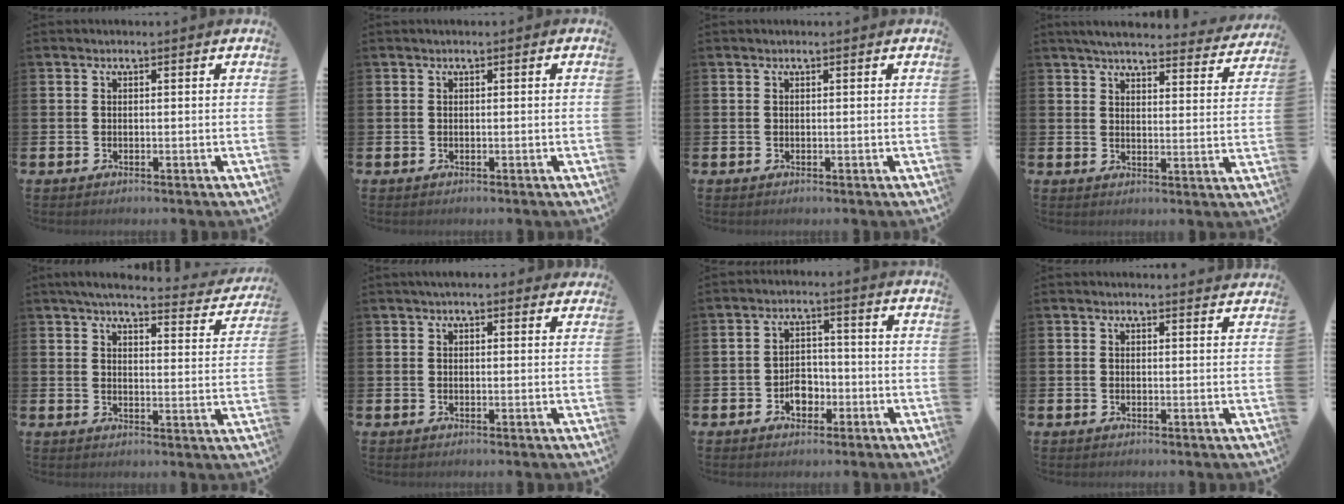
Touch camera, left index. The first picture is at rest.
{"total": 0.0}
{"total": 0.0}
{"total": 4.9, "force": [4.7, 0.6, 1.3], "torque": [-0.034, -0.031, 0.079]}
{"total": 4.7, "force": [4.2, 0.8, 2.0], "torque": [-0.045, -0.029, 0.067]}
{"total": 2.0, "force": [1.8, 0.6, 0.6], "torque": [-0.016, 0.003, 0.033]}
{"total": 3.7, "force": [-1.5, 2.6, 2.1], "torque": [-0.037, 0.005, -0.032]}
{"total": 1.5, "force": [1.5, -0.1, 0.0], "torque": [0.011, -0.012, 0.024]}